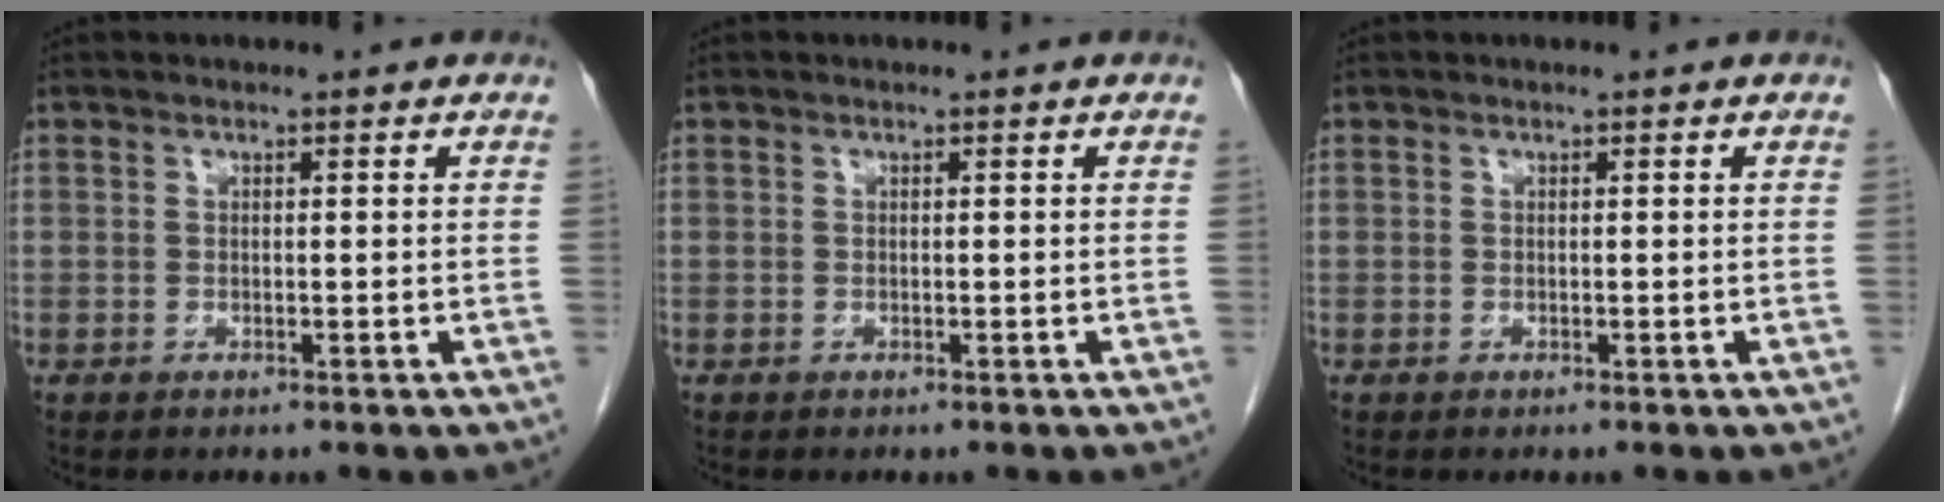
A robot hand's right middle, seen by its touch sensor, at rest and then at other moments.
{"total": 0.0}
{"total": 0.0}